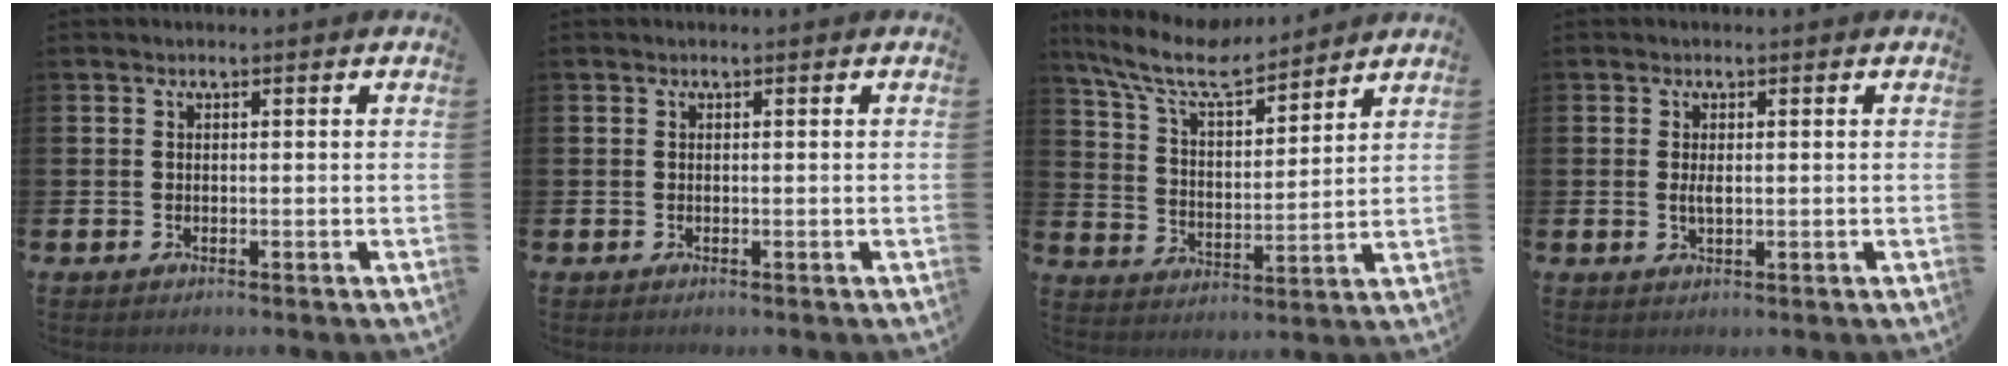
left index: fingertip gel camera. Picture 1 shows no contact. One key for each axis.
{"total": 0.0}
{"total": 9.4, "fx": 8.4, "fy": 2.1, "fz": 3.8, "tx": -0.107, "ty": -0.044, "tz": 0.149}
{"total": 1.6, "fx": 0.1, "fy": 0.6, "fz": 1.4, "tx": -0.025, "ty": 0.001, "tz": 0.000}